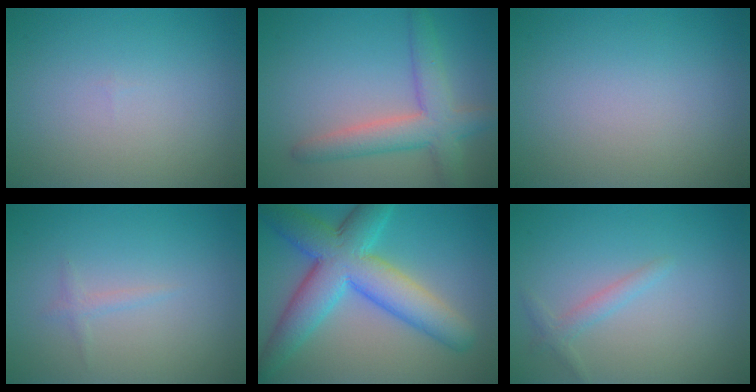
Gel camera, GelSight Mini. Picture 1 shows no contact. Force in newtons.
{"total": 4.9, "press": 4.9, "slide": 0.3}
{"total": 0.0}
{"total": 0.8, "press": 0.8, "slide": 0.0}
{"total": 9.2, "press": 9.2, "slide": 0.3}
{"total": 1.4, "press": 1.4, "slide": 0.1}